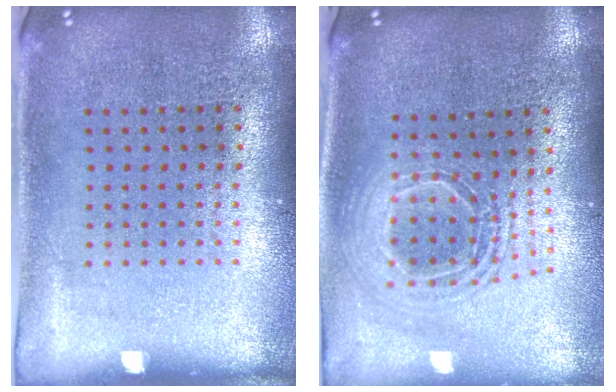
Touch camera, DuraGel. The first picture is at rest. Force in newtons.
{"total": 1.8, "press": 1.5, "slide": 1.1}